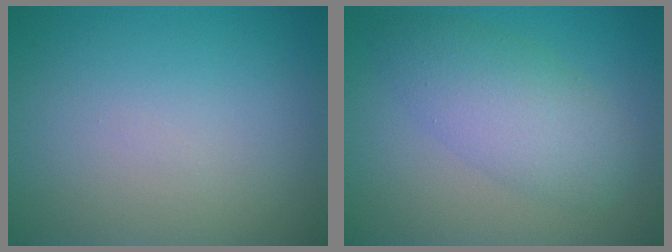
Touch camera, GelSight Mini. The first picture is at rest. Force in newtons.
{"total": 4.9, "press": 4.9, "slide": 0.0}